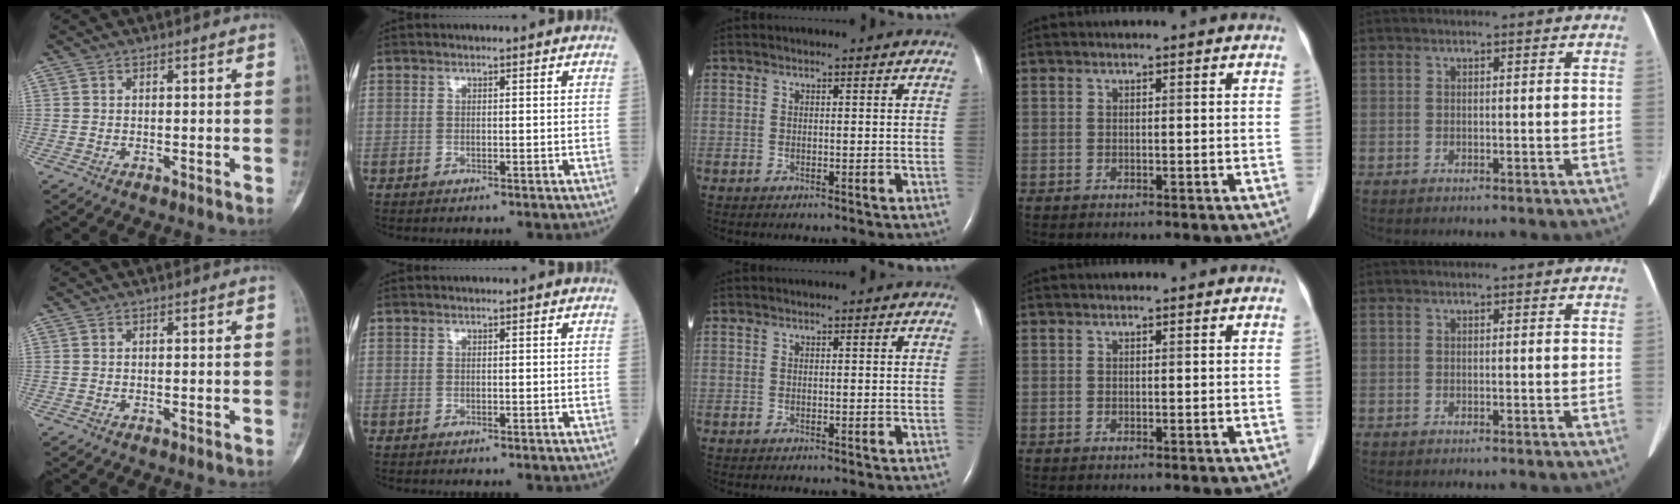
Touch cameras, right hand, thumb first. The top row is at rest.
{}